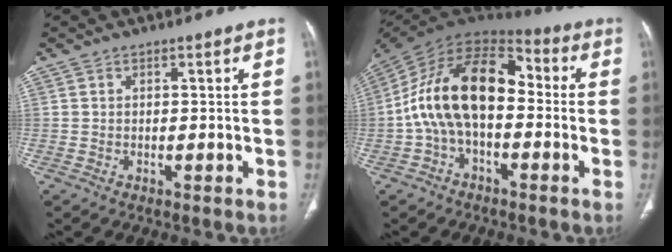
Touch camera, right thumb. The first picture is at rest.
{"total": 18.0, "force": [-1.0, 10.3, 14.7], "torque": [-0.251, 0.051, -0.029]}